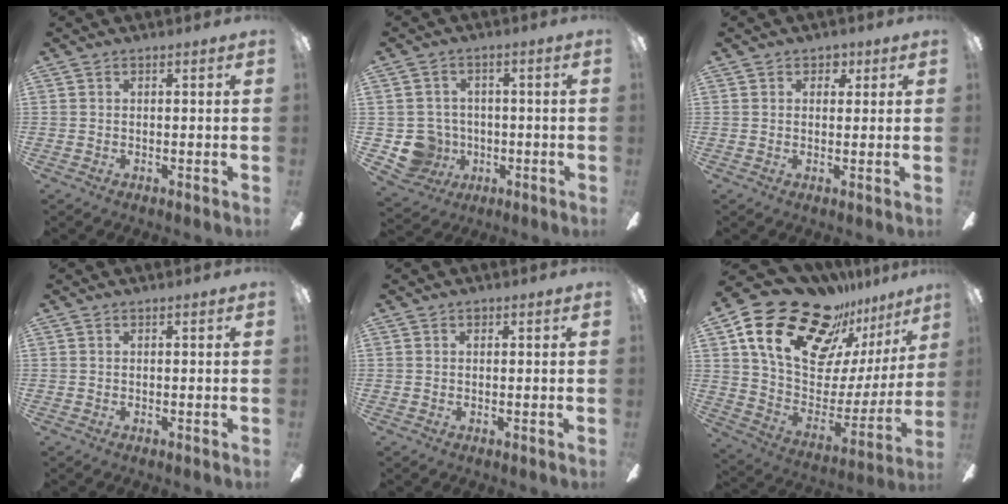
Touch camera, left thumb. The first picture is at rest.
{"total": 8.0, "force": [-1.3, 7.7, 1.5], "torque": [-0.061, 0.008, -0.017]}
{"total": 2.5, "force": [1.4, 1.9, 0.9], "torque": [0.003, -0.002, 0.020]}
{"total": 0.0}
{"total": 0.5, "force": [0.2, 0.4, 0.2], "torque": [-0.005, 0.004, 0.004]}
{"total": 27.9, "force": [18.1, 15.3, 14.8], "torque": [-0.251, -0.106, 0.341]}